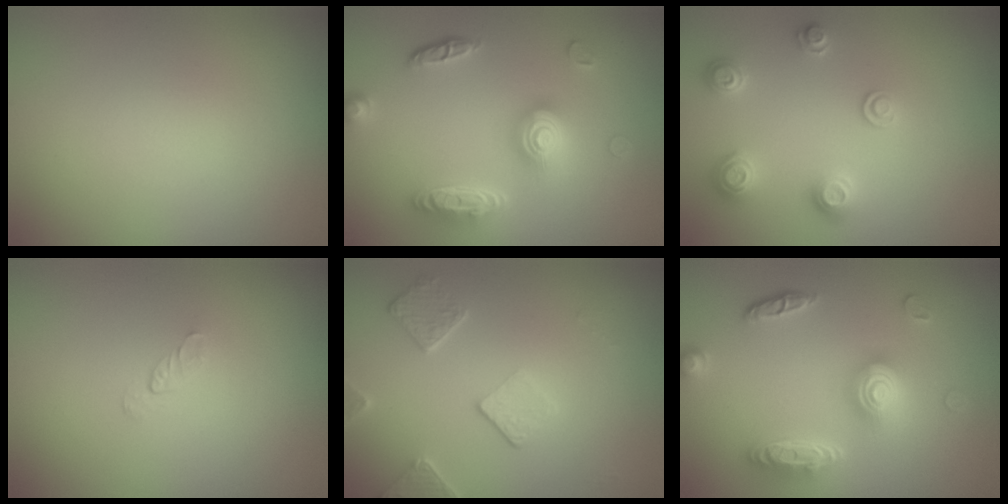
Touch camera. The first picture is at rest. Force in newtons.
{"total": 4.7, "press": 3.7, "slide": 3.0}
{"total": 2.5, "press": 2.5, "slide": 0.3}
{"total": 0.5, "press": 0.3, "slide": 0.4}
{"total": 2.9, "press": 2.8, "slide": 0.9}
{"total": 4.7, "press": 3.6, "slide": 3.1}